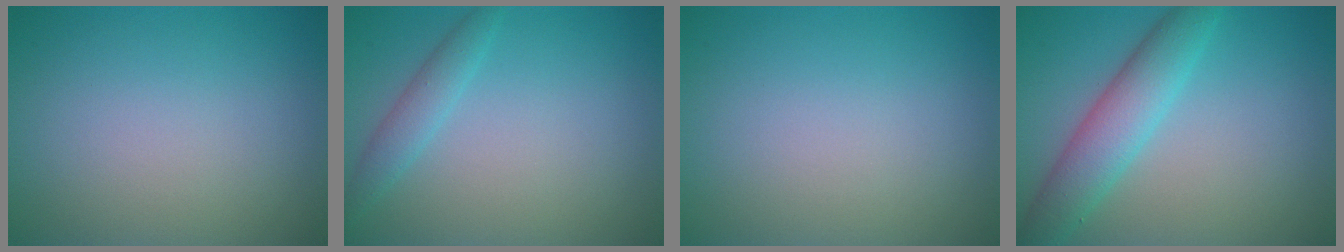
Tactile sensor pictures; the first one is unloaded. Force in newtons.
{"total": 1.8, "press": 1.8, "slide": 0.1}
{"total": 0.0}
{"total": 4.8, "press": 4.8, "slide": 0.0}